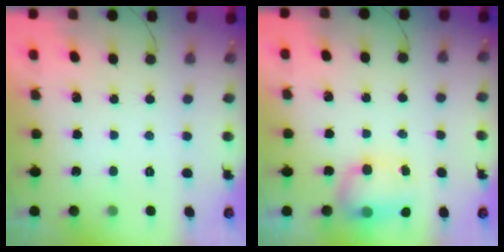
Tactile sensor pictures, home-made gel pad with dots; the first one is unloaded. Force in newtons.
{"total": 7.1, "press": 7.0, "slide": 1.3}